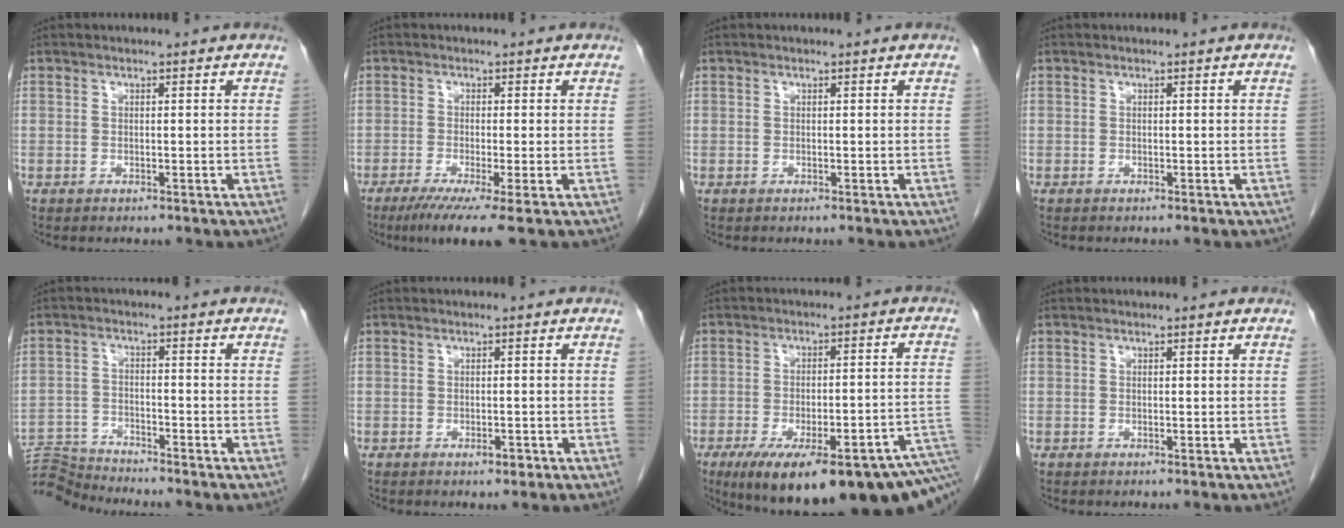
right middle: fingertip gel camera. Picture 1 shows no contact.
{"total": 6.2, "force": [-3.8, -0.2, 4.9], "torque": [-0.077, -0.018, -0.066]}
{"total": 0.0}
{"total": 0.0}
{"total": 7.2, "force": [-7.1, -0.9, -0.6], "torque": [0.006, 0.003, -0.134]}
{"total": 1.3, "force": [-0.7, 0.5, 1.0], "torque": [-0.017, -0.001, -0.008]}
{"total": 23.4, "force": [-14.2, 4.7, 17.9], "torque": [-0.192, 0.000, -0.193]}
{"total": 0.0}